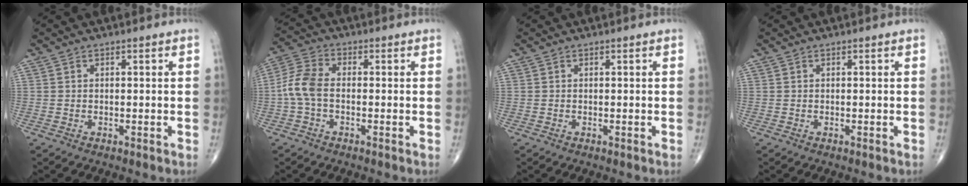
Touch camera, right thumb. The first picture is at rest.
{"total": 6.4, "force": [-1.1, 3.6, 5.2], "torque": [-0.119, 0.018, -0.031]}
{"total": 0.0}
{"total": 0.0}